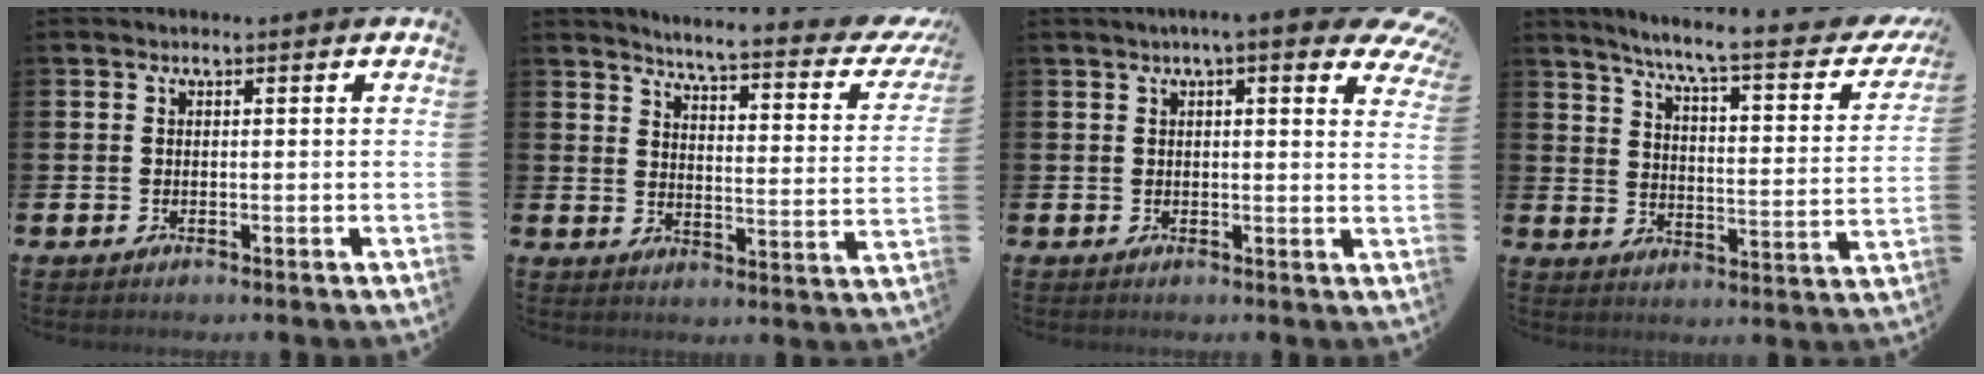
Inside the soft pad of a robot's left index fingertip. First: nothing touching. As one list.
[{"total": 4.6, "force": [4.1, 0.4, 1.9], "torque": [-0.044, -0.045, 0.058]}, {"total": 4.8, "force": [3.9, 0.7, 2.7], "torque": [-0.036, -0.017, 0.062]}, {"total": 7.3, "force": [5.8, 0.8, 4.4], "torque": [-0.094, -0.047, 0.085]}]